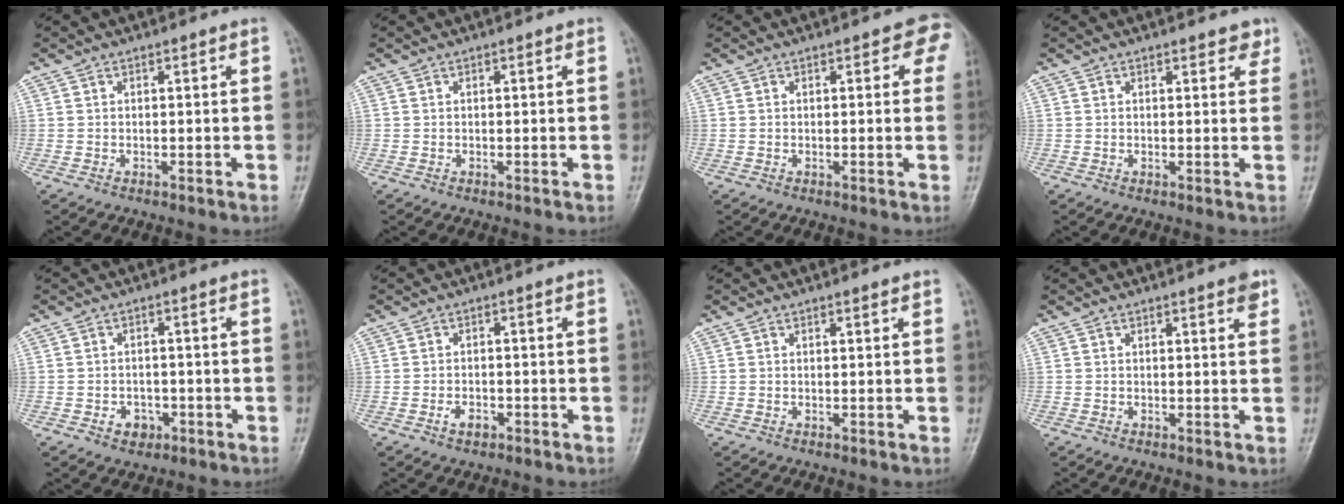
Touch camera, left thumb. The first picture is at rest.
{"total": 0.0}
{"total": 4.2, "force": [1.7, 2.2, 3.2], "torque": [-0.005, 0.001, 0.008]}
{"total": 2.6, "force": [1.8, 1.3, 1.3], "torque": [0.004, -0.007, 0.018]}
{"total": 3.3, "force": [-1.6, 2.6, 1.3], "torque": [-0.004, 0.011, -0.019]}
{"total": 2.3, "force": [-1.4, 1.4, 1.3], "torque": [-0.022, 0.008, -0.022]}
{"total": 0.7, "force": [0.5, 0.2, 0.5], "torque": [-0.006, -0.001, 0.005]}
{"total": 2.1, "force": [1.3, 0.5, 1.6], "torque": [-0.017, -0.004, 0.013]}